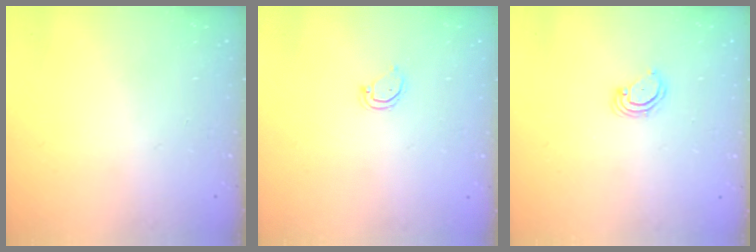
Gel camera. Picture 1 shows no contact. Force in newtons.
{"total": 3.9, "press": 3.9, "slide": 0.3}
{"total": 3.9, "press": 3.9, "slide": 0.2}